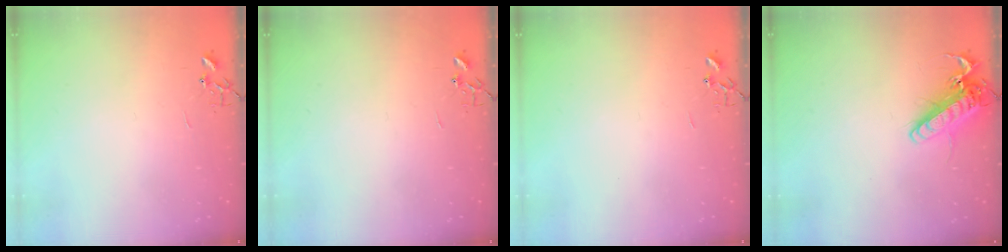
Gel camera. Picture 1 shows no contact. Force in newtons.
{"total": 0.0}
{"total": 0.0}
{"total": 15.7, "press": 15.5, "slide": 2.4}